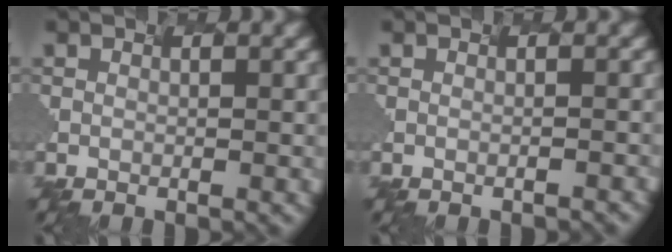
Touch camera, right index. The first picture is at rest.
{"total": 1.2, "force": [-0.2, 0.6, 1.0], "torque": [0.009, 0.011, 0.001]}